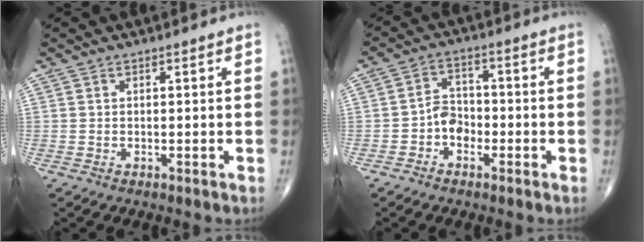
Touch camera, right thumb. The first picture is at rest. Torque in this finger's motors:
{"motor_torque": [1.17, 1.14, 0.22, -0.49, 0.05]}